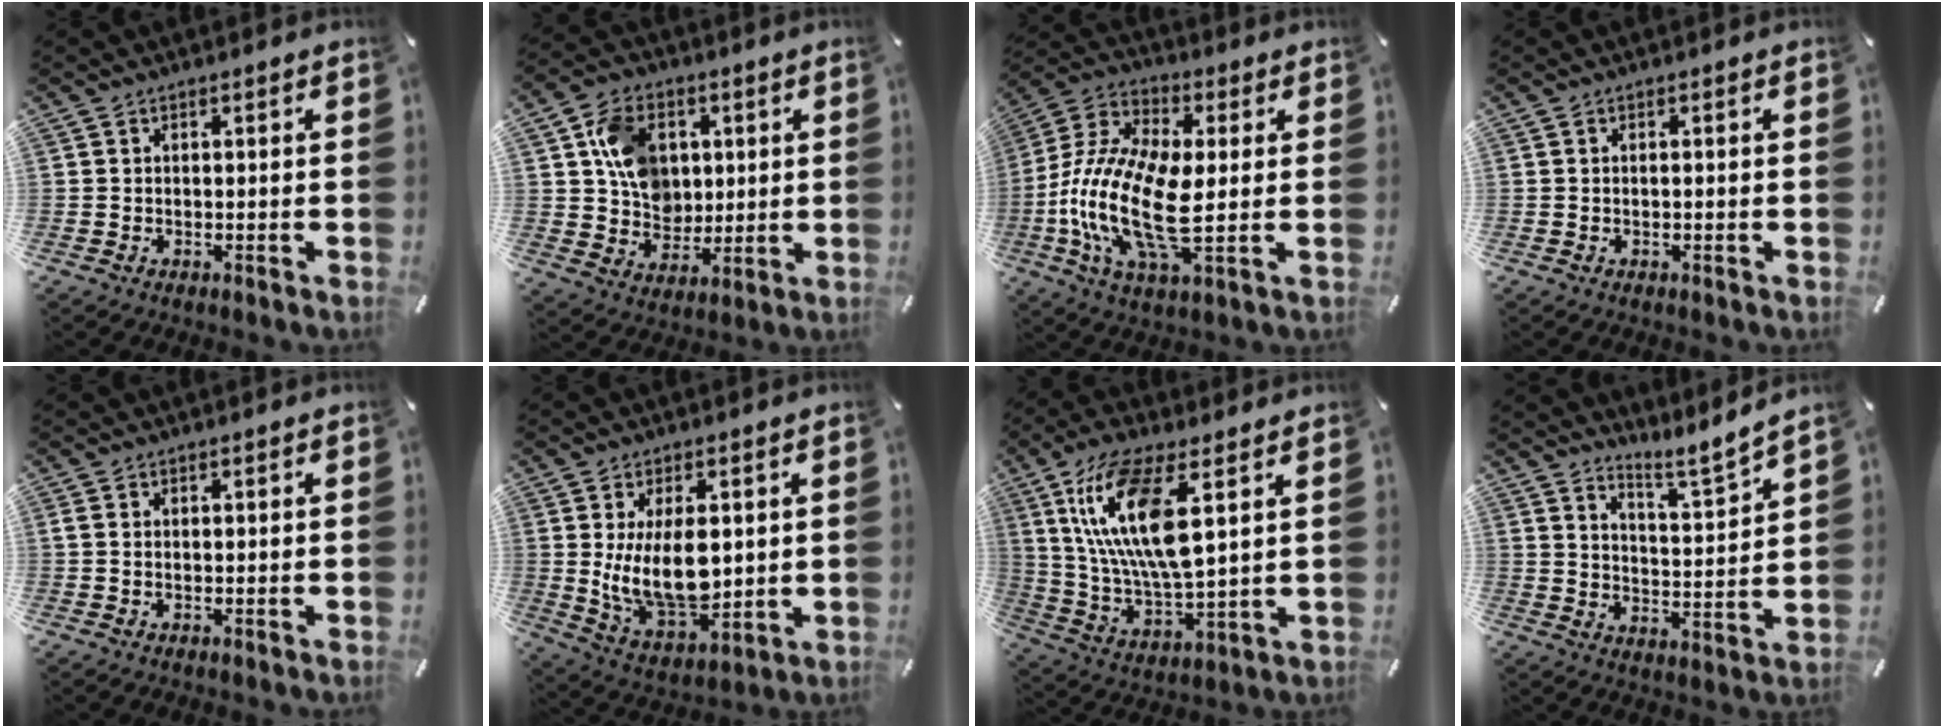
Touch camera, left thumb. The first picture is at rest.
{"total": 11.3, "force": [2.7, 9.6, 5.4], "torque": [-0.083, 0.012, 0.057]}
{"total": 18.0, "force": [-2.7, 7.6, 16.1], "torque": [-0.360, -0.019, -0.049]}
{"total": 0.6, "force": [-0.1, 0.3, 0.6], "torque": [-0.011, 0.000, -0.002]}
{"total": 0.6, "force": [0.0, 0.4, 0.5], "torque": [-0.010, 0.003, -0.001]}
{"total": 15.2, "force": [1.7, 8.5, 12.5], "torque": [-0.236, -0.021, 0.031]}
{"total": 18.0, "force": [7.0, 6.4, 15.3], "torque": [-0.326, -0.018, 0.114]}
{"total": 6.3, "force": [6.0, 0.6, 1.8], "torque": [-0.031, -0.061, 0.098]}